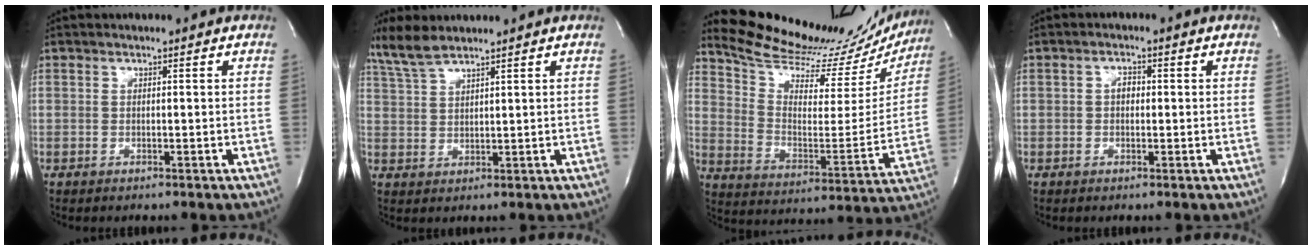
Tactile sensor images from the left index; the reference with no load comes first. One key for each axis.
{"total": 5.1, "fx": 4.4, "fy": 0.3, "fz": 2.4, "tx": -0.064, "ty": 0.011, "tz": 0.099}
{"total": 24.9, "fx": 23.3, "fy": 5.7, "fz": 6.6, "tx": -0.108, "ty": -0.056, "tz": 0.318}
{"total": 1.7, "fx": 0.0, "fy": 1.1, "fz": 1.3, "tx": -0.022, "ty": 0.006, "tz": -0.003}